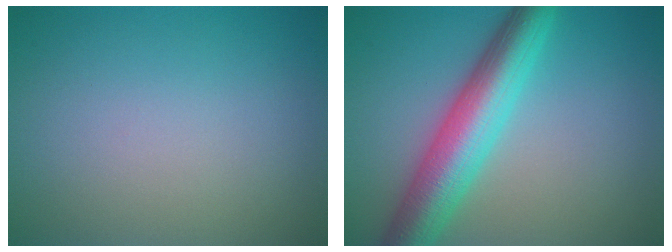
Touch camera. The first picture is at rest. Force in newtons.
{"total": 7.5, "press": 7.5, "slide": 0.2}